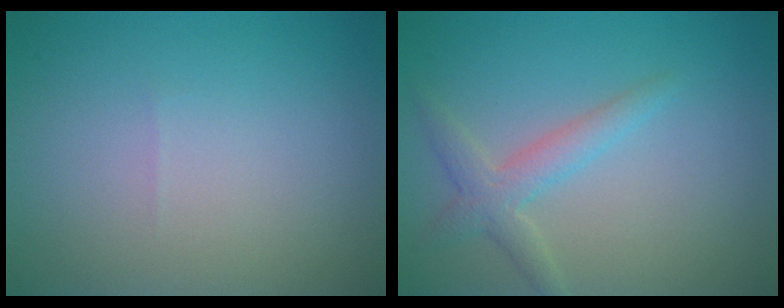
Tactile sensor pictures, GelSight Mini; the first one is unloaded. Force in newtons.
{"total": 2.6, "press": 2.6, "slide": 0.1}